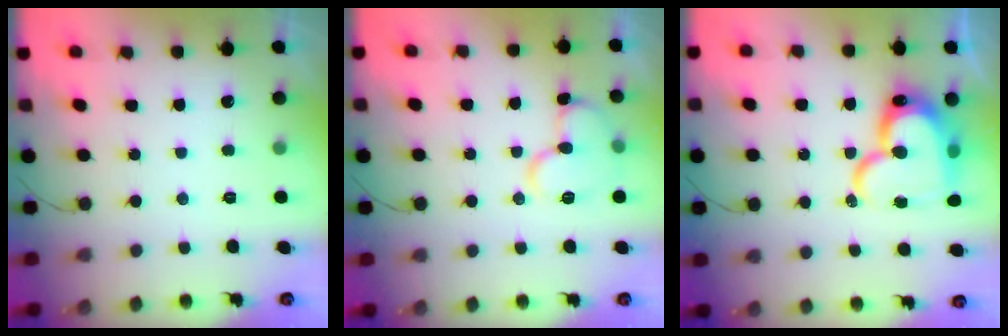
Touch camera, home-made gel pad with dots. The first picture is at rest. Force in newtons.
{"total": 11.7, "press": 11.7, "slide": 1.0}
{"total": 21.8, "press": 21.7, "slide": 2.2}